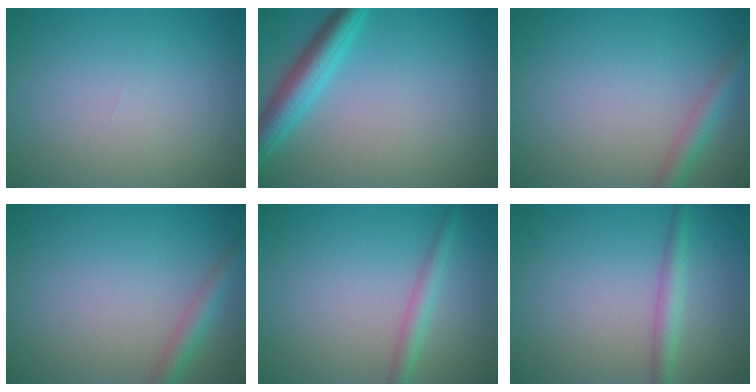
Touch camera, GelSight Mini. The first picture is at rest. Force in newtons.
{"total": 4.3, "press": 4.3, "slide": 0.3}
{"total": 2.4, "press": 2.4, "slide": 0.2}
{"total": 2.4, "press": 2.4, "slide": 0.2}
{"total": 2.0, "press": 2.0, "slide": 0.0}
{"total": 2.3, "press": 2.3, "slide": 0.1}